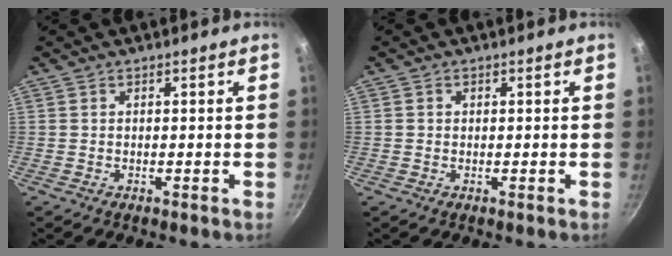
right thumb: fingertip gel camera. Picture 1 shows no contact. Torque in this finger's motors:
{"motor_torque": [-0.05, 0.06, -0.39, 0.07, -0.04]}